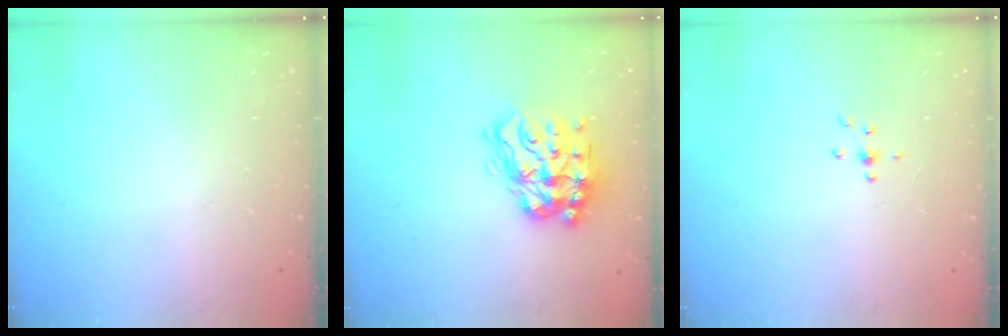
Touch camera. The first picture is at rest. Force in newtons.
{"total": 16.9, "press": 16.8, "slide": 1.5}
{"total": 3.9, "press": 3.7, "slide": 1.2}